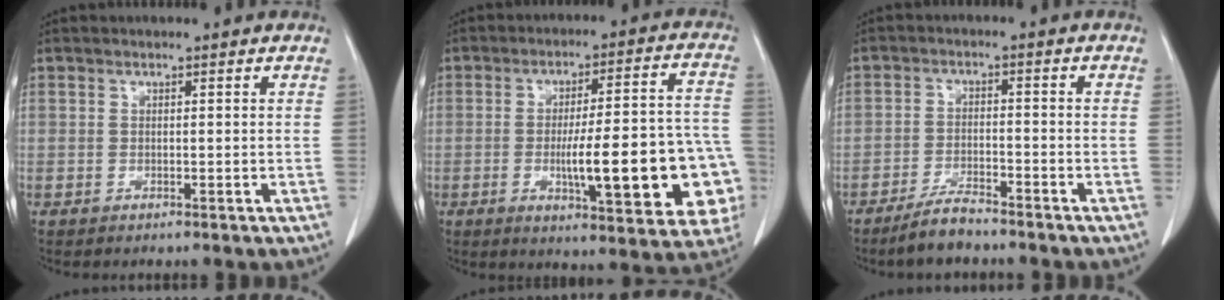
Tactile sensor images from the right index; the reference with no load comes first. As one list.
[{"total": 20.1, "force": [-4.6, 3.9, 19.2], "torque": [-0.188, 0.029, -0.046]}, {"total": 4.8, "force": [-4.2, 0.8, 2.2], "torque": [-0.045, -0.007, -0.079]}]